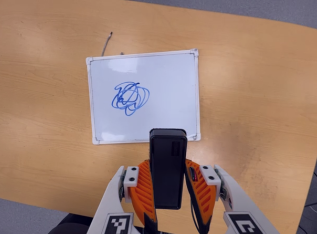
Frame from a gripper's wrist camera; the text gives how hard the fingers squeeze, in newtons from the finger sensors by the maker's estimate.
{"total": 4.3, "left": 2.8, "right": 5.9}